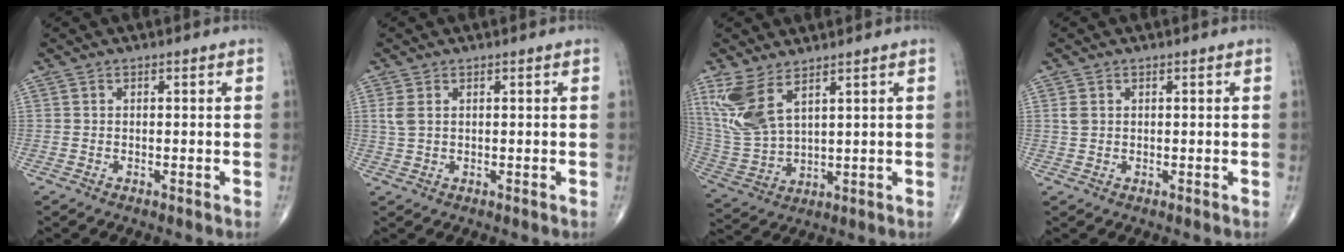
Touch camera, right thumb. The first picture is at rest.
{"total": 2.4, "force": [0.7, 1.4, 1.8], "torque": [-0.048, 0.006, 0.019]}
{"total": 10.7, "force": [6.0, 4.4, 7.6], "torque": [-0.175, -0.024, 0.143]}
{"total": 1.6, "force": [0.4, 1.2, 0.9], "torque": [-0.020, 0.002, 0.012]}